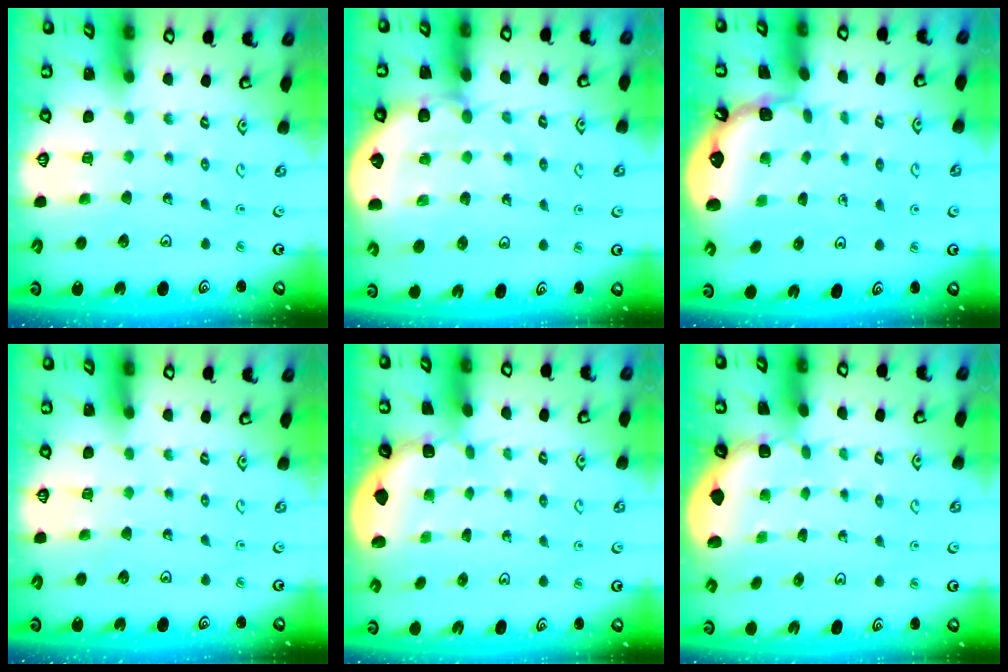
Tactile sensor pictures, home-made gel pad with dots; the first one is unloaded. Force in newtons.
{"total": 6.9, "press": 6.7, "slide": 1.7}
{"total": 1.2, "press": 1.2, "slide": 0.1}
{"total": 0.0}
{"total": 1.8, "press": 1.7, "slide": 0.7}
{"total": 1.8, "press": 1.7, "slide": 0.7}